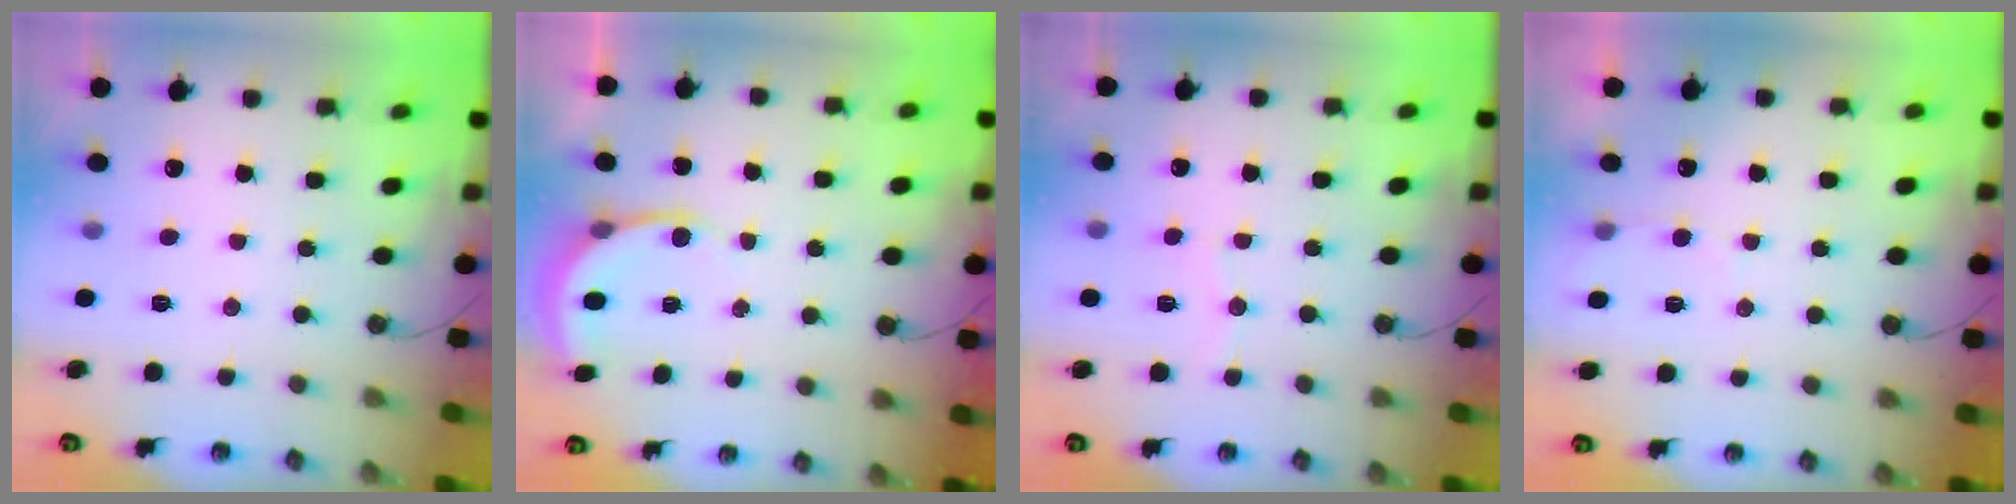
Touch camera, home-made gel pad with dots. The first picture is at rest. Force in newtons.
{"total": 4.5, "press": 4.5, "slide": 0.3}
{"total": 5.1, "press": 5.0, "slide": 1.0}
{"total": 3.6, "press": 3.6, "slide": 0.4}